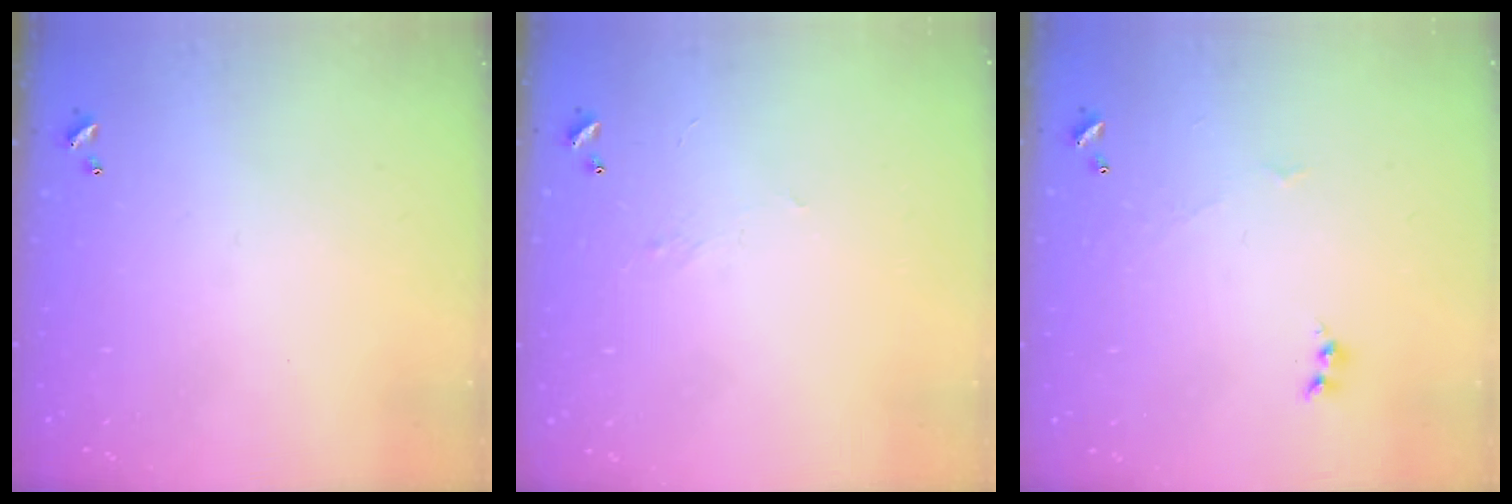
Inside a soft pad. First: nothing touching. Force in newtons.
{"total": 2.2, "press": 2.0, "slide": 0.8}
{"total": 1.6, "press": 1.6, "slide": 0.2}